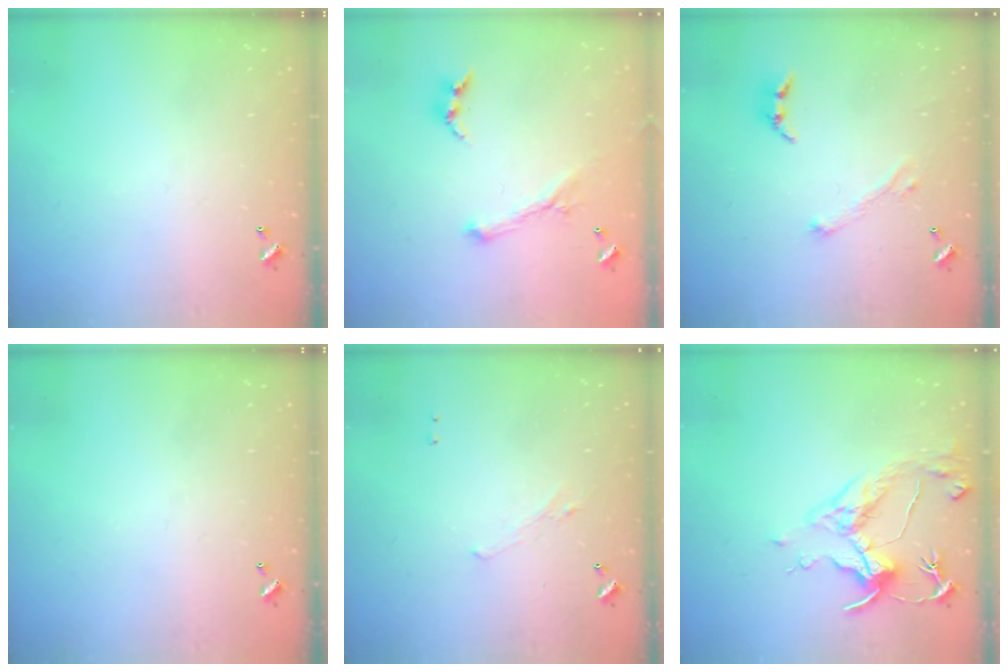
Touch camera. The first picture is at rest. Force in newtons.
{"total": 0.0}
{"total": 2.9, "press": 2.8, "slide": 0.8}
{"total": 0.0}
{"total": 1.2, "press": 0.9, "slide": 0.8}
{"total": 4.6, "press": 4.5, "slide": 1.0}